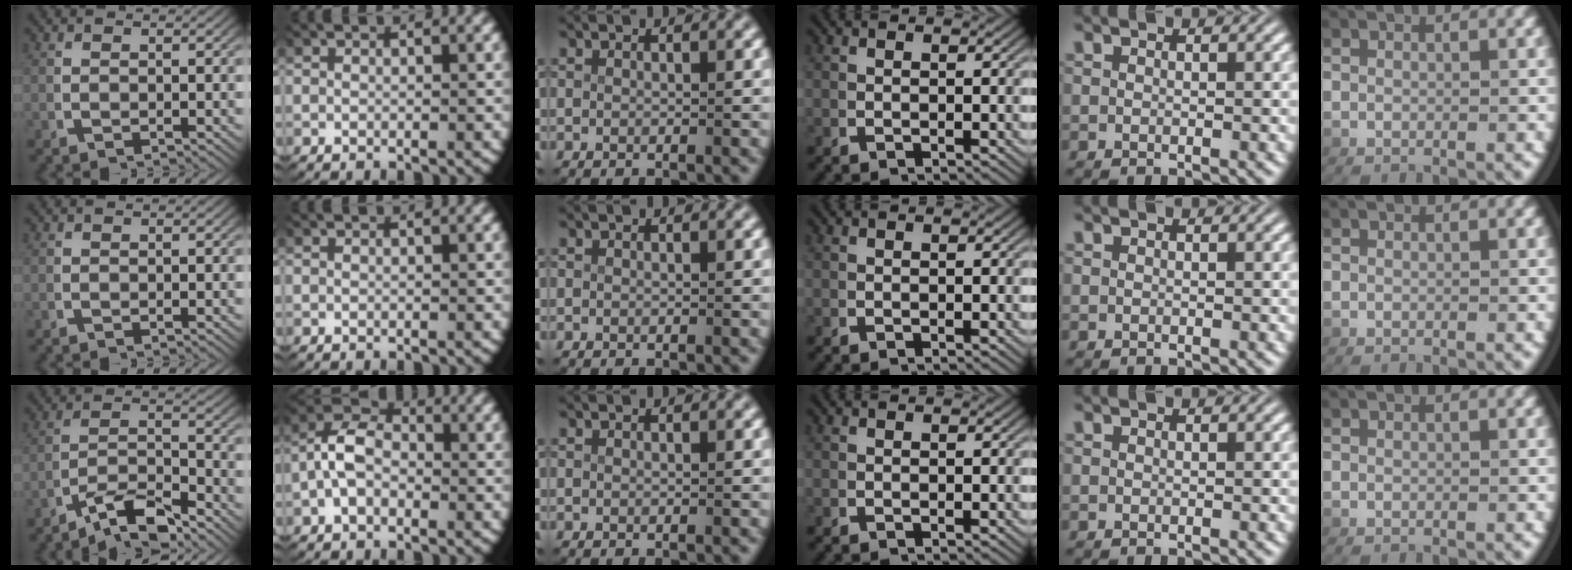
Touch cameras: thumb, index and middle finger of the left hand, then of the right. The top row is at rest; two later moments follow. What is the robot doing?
{"motion": "lift_and_place", "object": "key"}